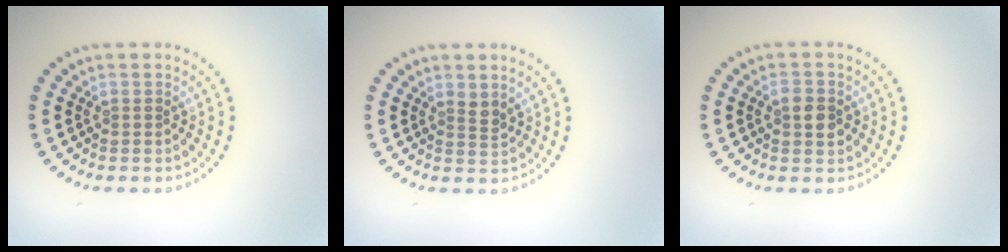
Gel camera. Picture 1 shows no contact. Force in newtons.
{"total": 1.2, "press": 0.9, "slide": 0.8}
{"total": 2.2, "press": 2.2, "slide": 0.2}